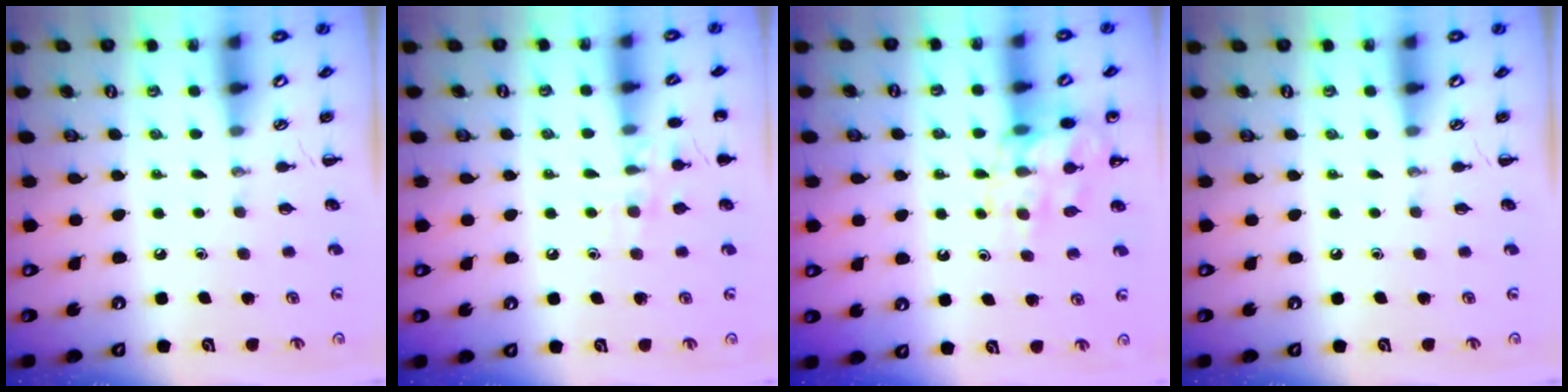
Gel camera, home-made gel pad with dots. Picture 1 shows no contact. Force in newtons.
{"total": 8.0, "press": 7.8, "slide": 1.7}
{"total": 14.9, "press": 14.7, "slide": 2.6}
{"total": 0.0}